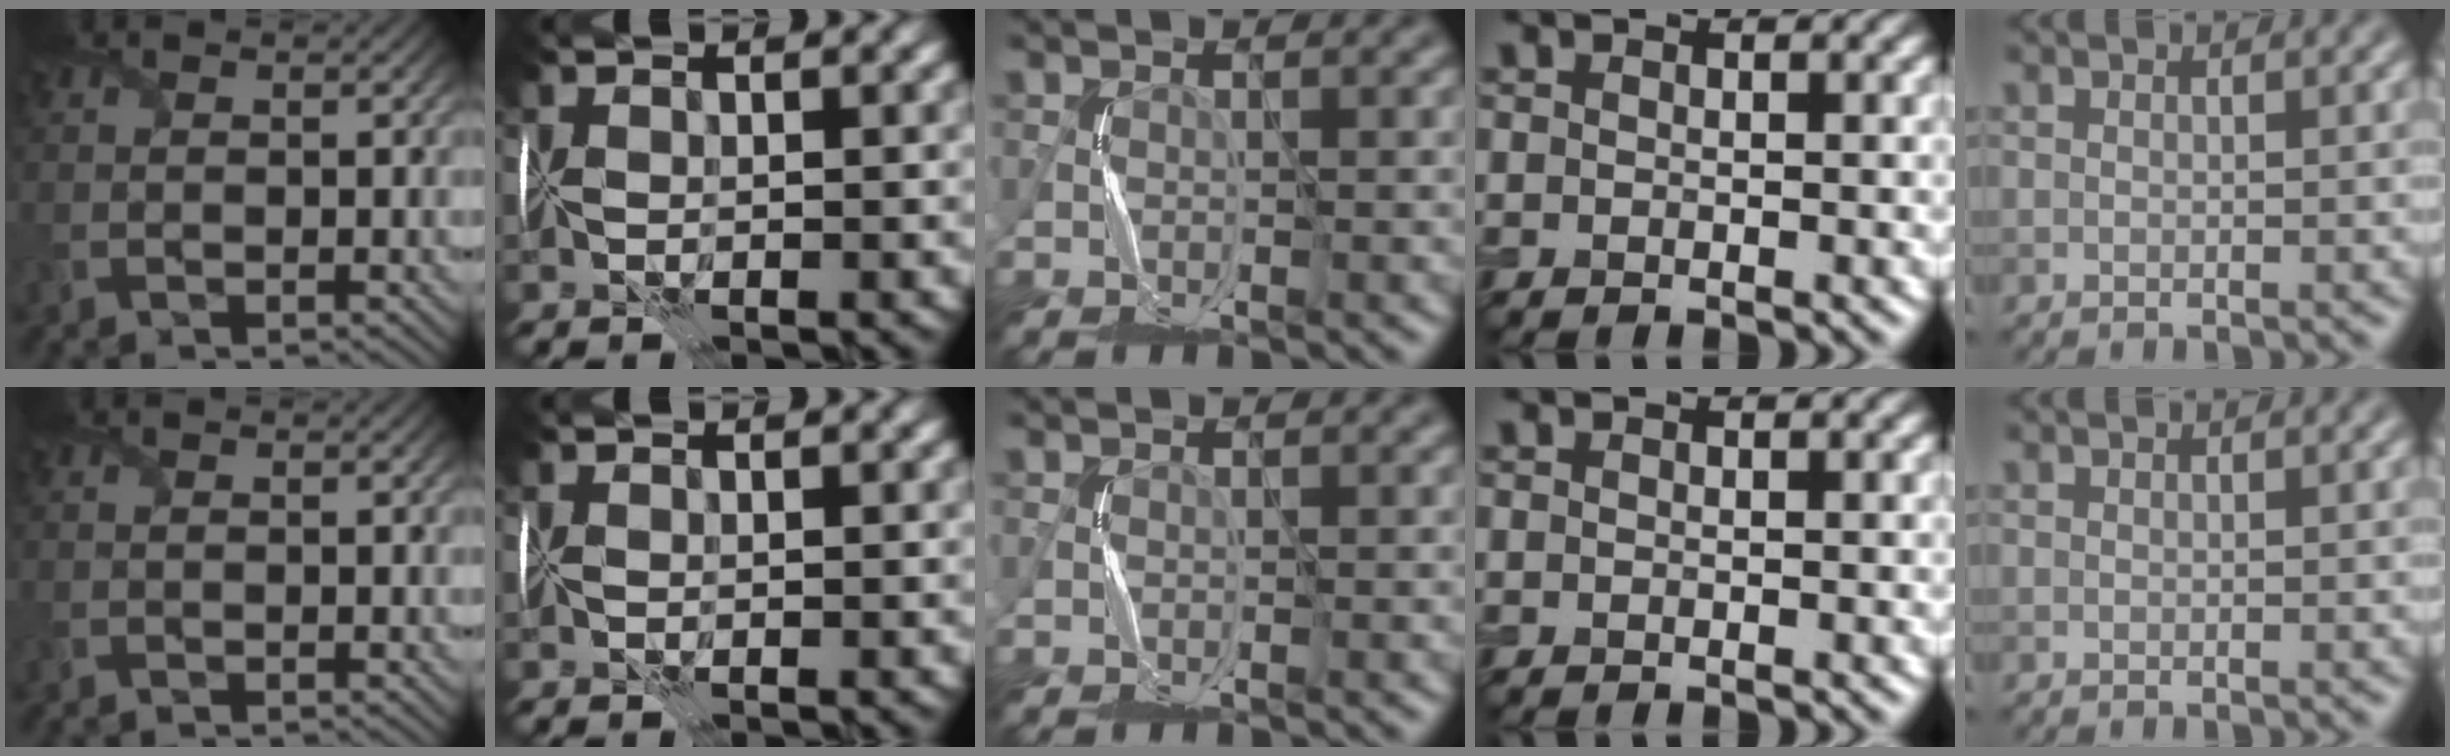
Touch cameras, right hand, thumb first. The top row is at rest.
{}